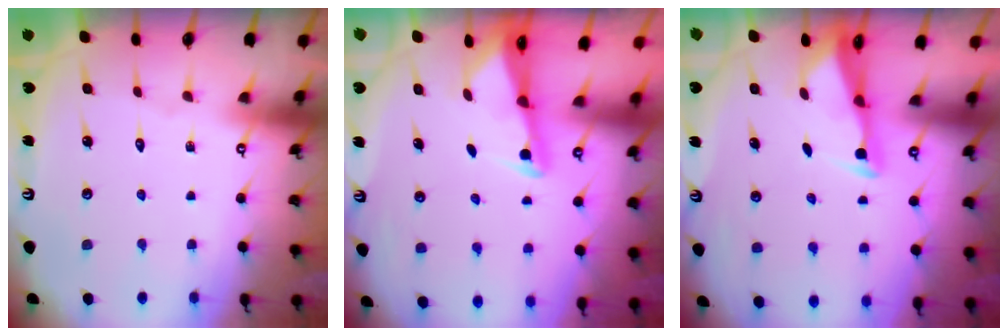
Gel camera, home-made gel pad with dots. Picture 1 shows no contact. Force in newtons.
{"total": 1.9, "press": 1.9, "slide": 0.3}
{"total": 2.9, "press": 2.8, "slide": 0.8}